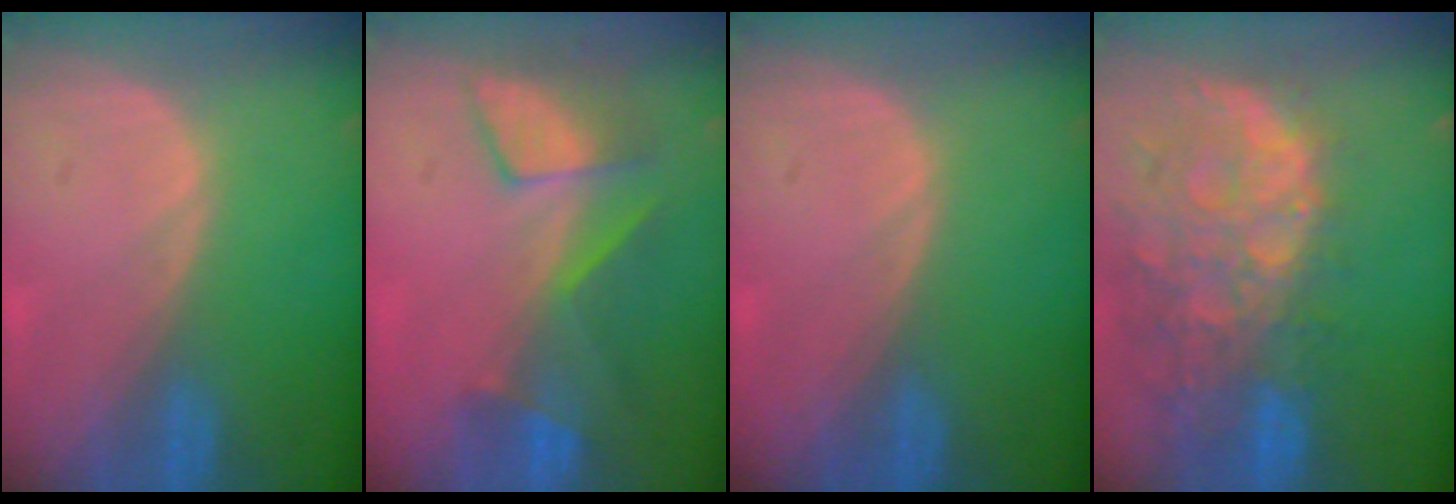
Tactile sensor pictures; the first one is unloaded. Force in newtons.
{"total": 8.4, "press": 7.2, "slide": 4.3}
{"total": 0.0}
{"total": 14.0, "press": 11.3, "slide": 8.2}